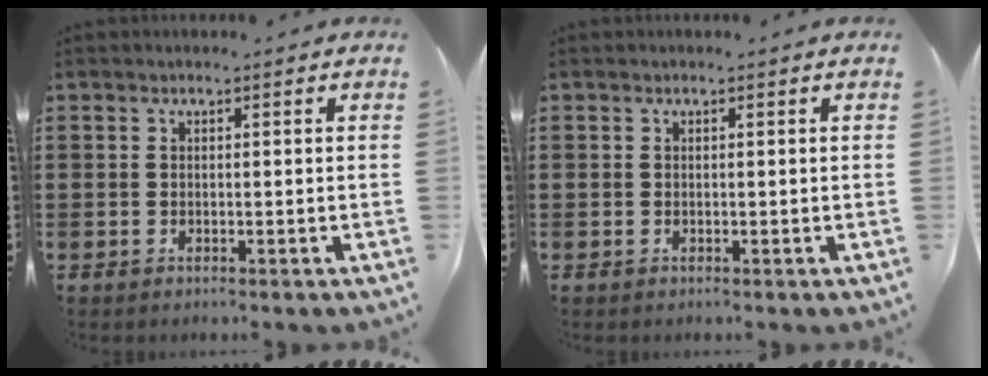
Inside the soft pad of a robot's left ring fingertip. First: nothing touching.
{"total": 0.0}